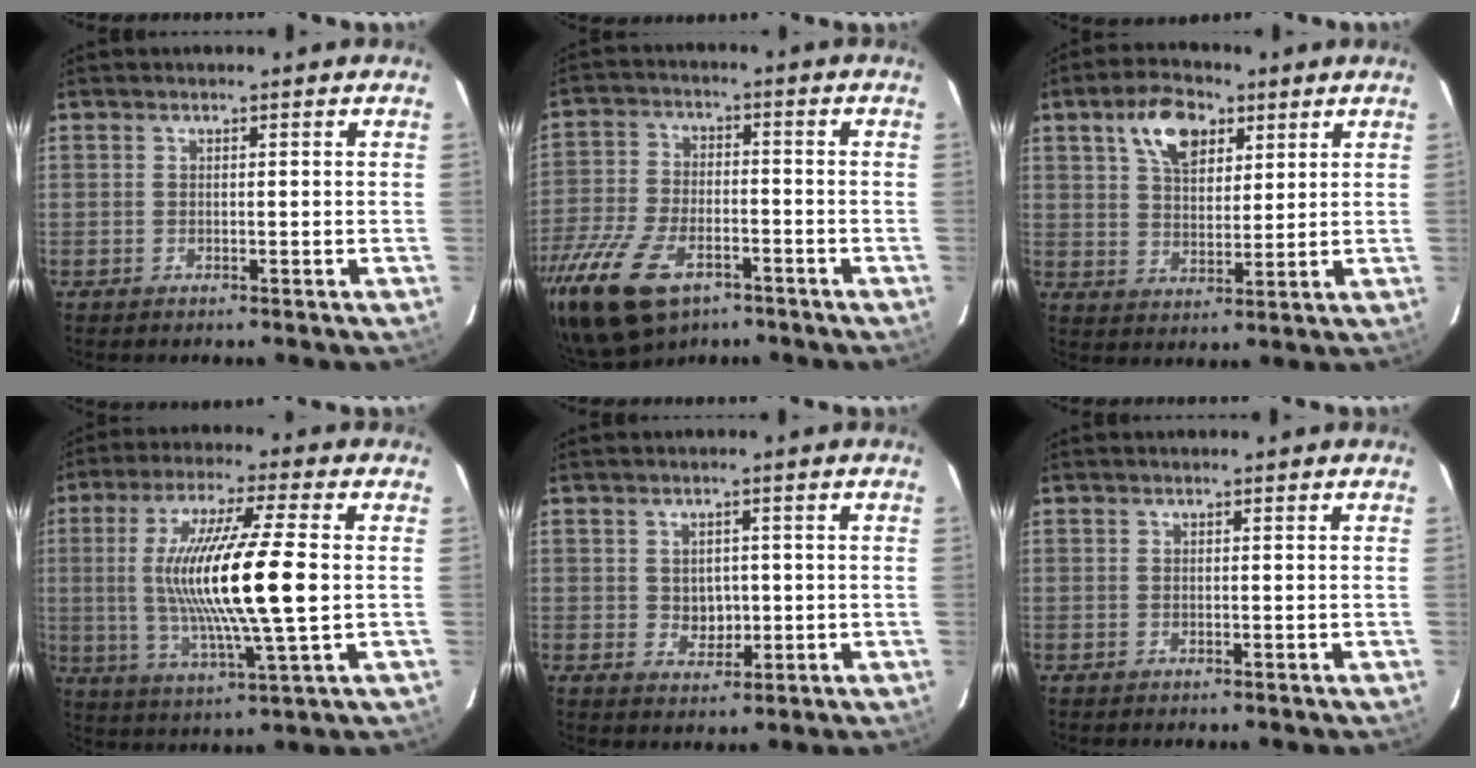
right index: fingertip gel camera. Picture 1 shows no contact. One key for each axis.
{"total": 20.1, "fx": -12.1, "fy": 10.6, "fz": 12.0, "tx": -0.286, "ty": -0.037, "tz": -0.217}
{"total": 9.8, "fx": 5.0, "fy": 5.5, "fz": 6.4, "tx": -0.112, "ty": 0.020, "tz": 0.090}
{"total": 17.8, "fx": 0.5, "fy": 1.4, "fz": 17.8, "tx": -0.327, "ty": -0.011, "tz": 0.013}
{"total": 3.8, "fx": 0.0, "fy": 3.3, "fz": 1.9, "tx": -0.027, "ty": 0.001, "tz": 0.006}
{"total": 0.0}